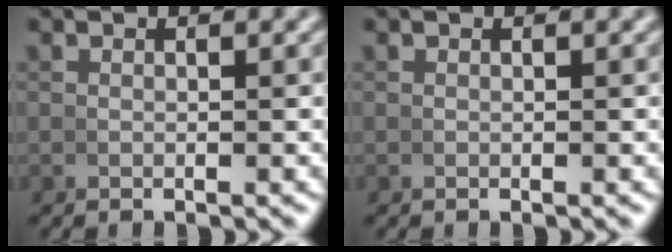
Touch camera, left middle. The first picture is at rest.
{"total": 0.0}